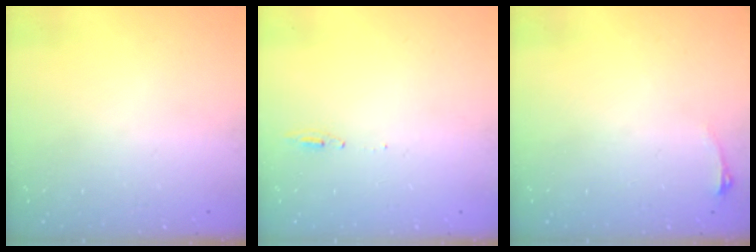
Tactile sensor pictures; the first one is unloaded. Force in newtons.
{"total": 4.8, "press": 4.6, "slide": 1.6}
{"total": 2.9, "press": 2.6, "slide": 1.5}